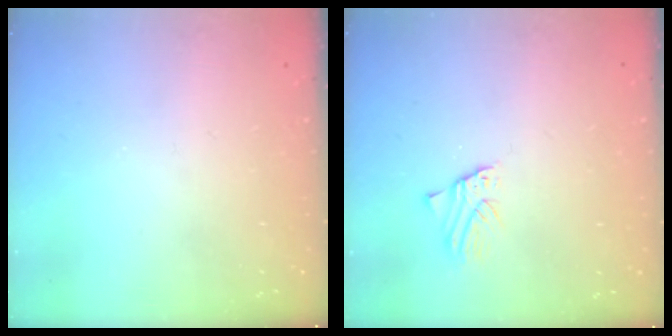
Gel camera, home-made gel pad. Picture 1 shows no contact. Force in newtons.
{"total": 1.6, "press": 1.6, "slide": 0.3}